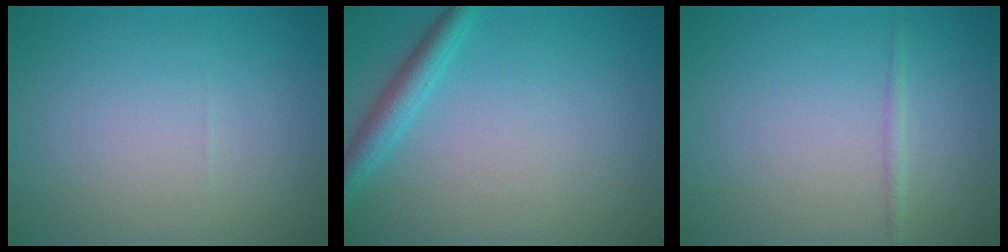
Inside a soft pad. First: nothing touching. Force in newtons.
{"total": 2.6, "press": 2.6, "slide": 0.2}
{"total": 0.8, "press": 0.8, "slide": 0.1}